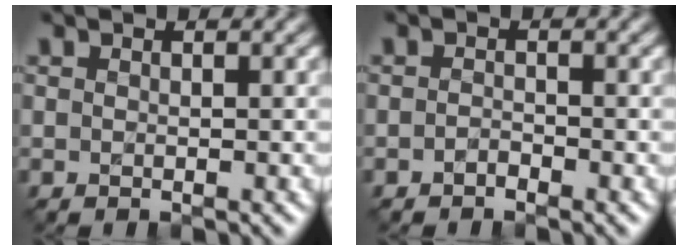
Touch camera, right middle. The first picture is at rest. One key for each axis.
{"total": 0.8, "fx": -0.7, "fy": 0.3, "fz": 0.3, "tx": -0.007, "ty": 0.000, "tz": -0.013}